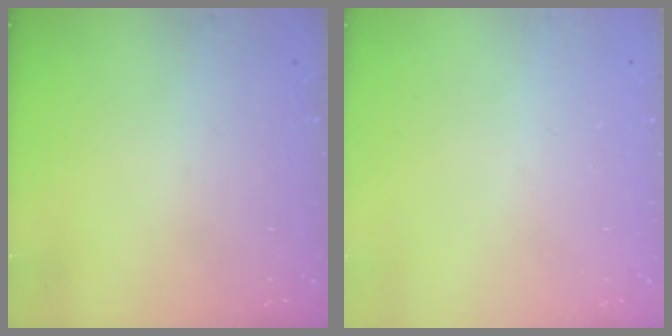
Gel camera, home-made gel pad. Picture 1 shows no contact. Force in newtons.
{"total": 0.0}